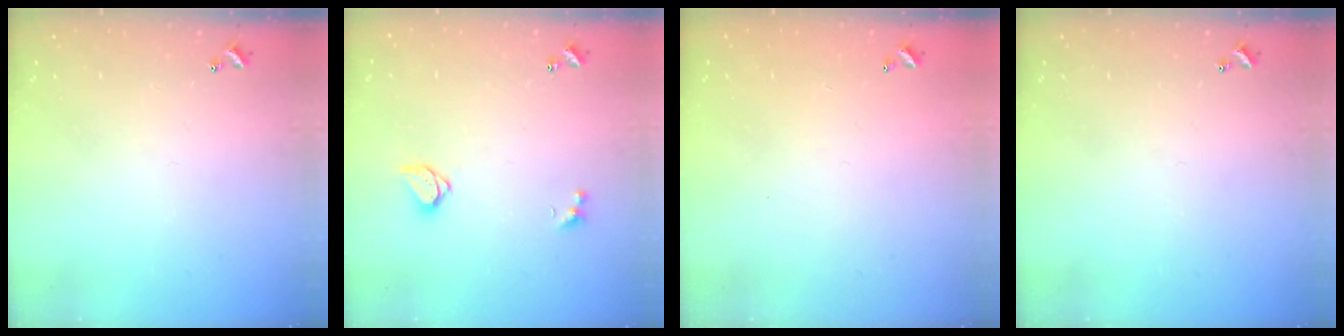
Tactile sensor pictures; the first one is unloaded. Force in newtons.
{"total": 1.6, "press": 1.5, "slide": 0.3}
{"total": 2.9, "press": 2.9, "slide": 0.1}
{"total": 0.0}